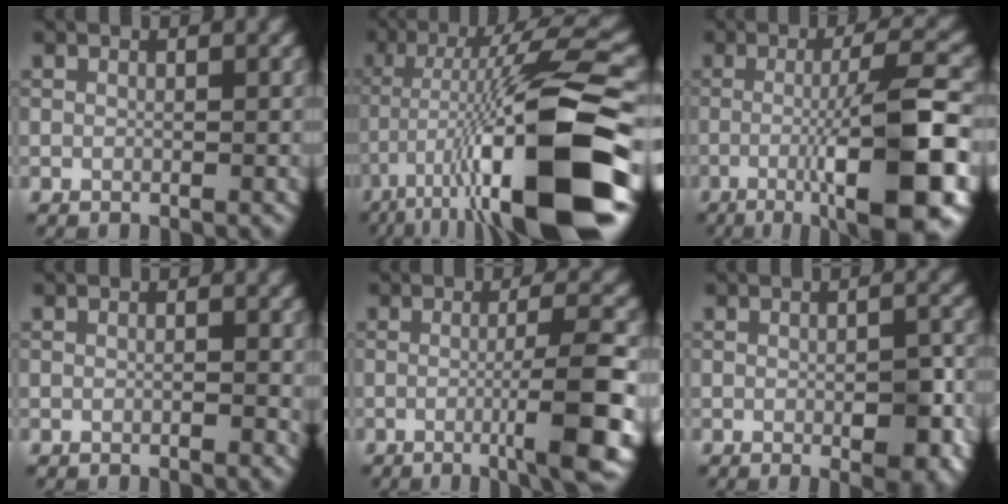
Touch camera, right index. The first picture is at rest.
{"total": 15.1, "force": [-5.7, 2.8, 13.7], "torque": [-0.224, 0.010, -0.089]}
{"total": 11.4, "force": [-3.2, 2.1, 10.8], "torque": [-0.142, 0.012, -0.056]}
{"total": 0.8, "force": [-0.3, 0.3, 0.7], "torque": [-0.010, 0.001, -0.004]}
{"total": 6.9, "force": [-1.8, 1.0, 6.6], "torque": [-0.090, 0.011, -0.035]}
{"total": 4.2, "force": [-1.3, 1.5, 3.7], "torque": [-0.051, -0.002, -0.015]}